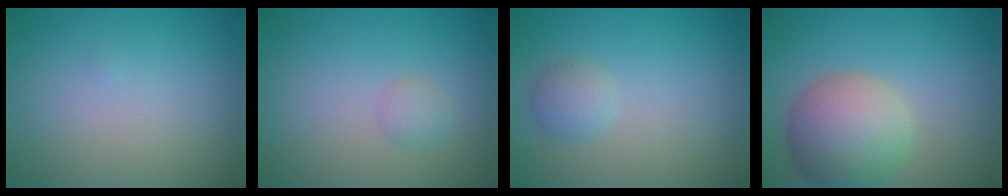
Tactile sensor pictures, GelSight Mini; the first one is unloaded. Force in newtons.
{"total": 1.2, "press": 1.2, "slide": 0.0}
{"total": 1.7, "press": 1.7, "slide": 0.0}
{"total": 7.0, "press": 6.9, "slide": 0.6}